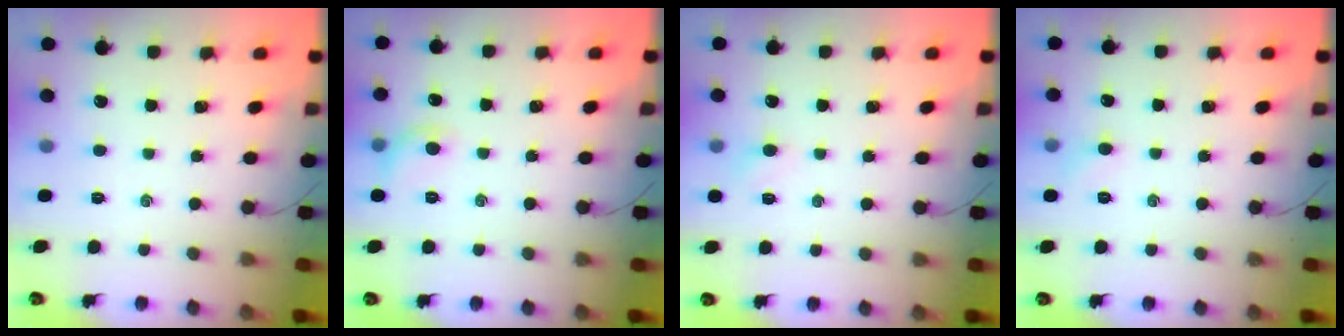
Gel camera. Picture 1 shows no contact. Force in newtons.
{"total": 6.6, "press": 6.5, "slide": 1.4}
{"total": 2.7, "press": 2.6, "slide": 0.9}
{"total": 4.1, "press": 3.9, "slide": 1.2}